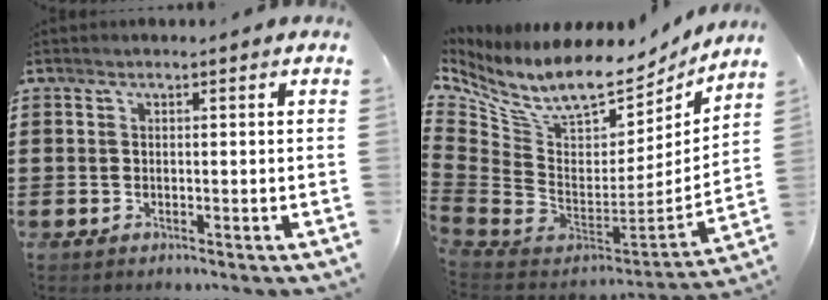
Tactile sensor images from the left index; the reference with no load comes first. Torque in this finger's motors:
{"motor_torque": [2.14, 0.00, 0.30, 0.15]}